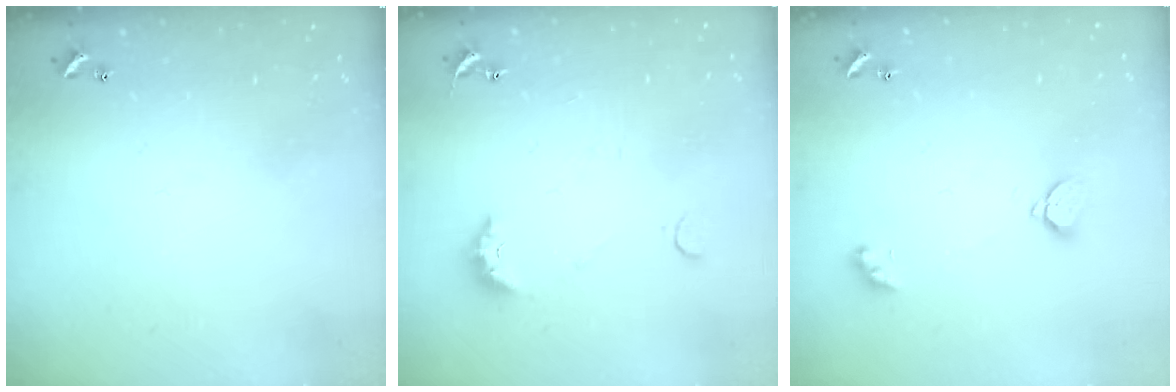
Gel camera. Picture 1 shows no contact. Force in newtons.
{"total": 3.7, "press": 3.6, "slide": 0.8}
{"total": 2.2, "press": 2.2, "slide": 0.2}